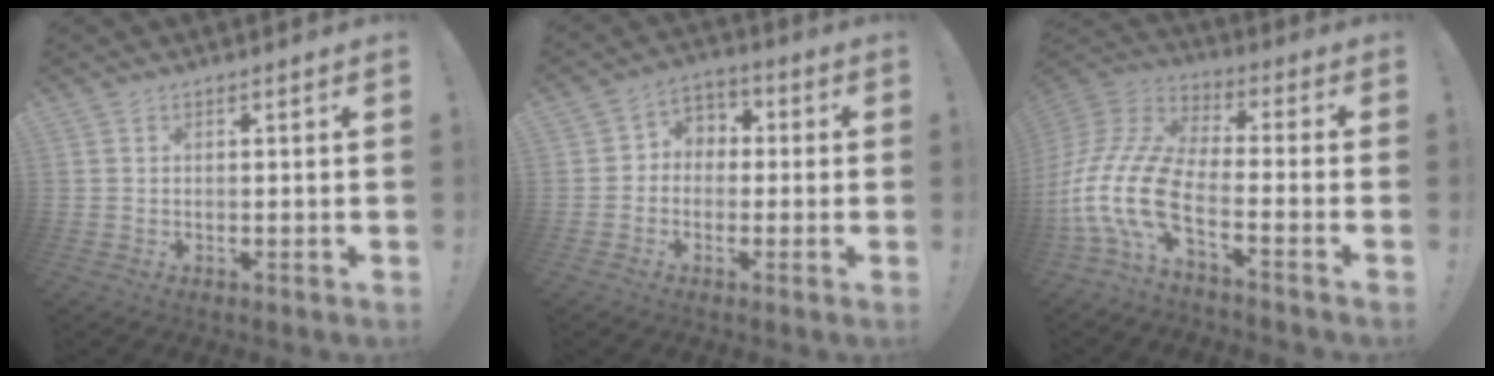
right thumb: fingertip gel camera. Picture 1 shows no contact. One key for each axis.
{"total": 5.6, "fx": -2.2, "fy": 4.9, "fz": 1.5, "tx": -0.025, "ty": 0.026, "tz": -0.035}
{"total": 17.3, "fx": -5.7, "fy": 8.7, "fz": 13.9, "tx": -0.304, "ty": 0.017, "tz": -0.099}